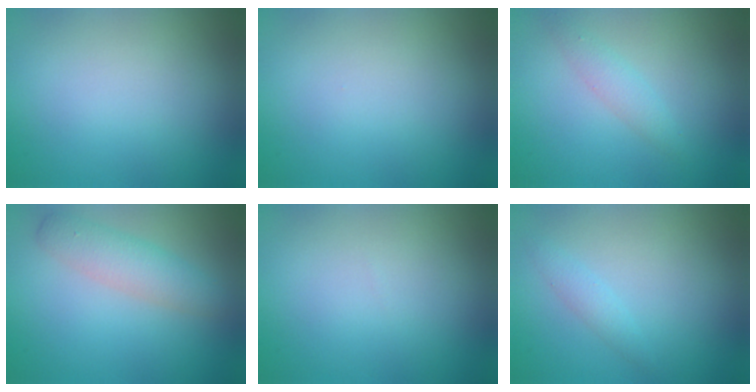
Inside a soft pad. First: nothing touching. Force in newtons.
{"total": 0.0}
{"total": 1.6, "press": 1.6, "slide": 0.1}
{"total": 3.3, "press": 3.3, "slide": 0.1}
{"total": 0.0}
{"total": 1.2, "press": 1.2, "slide": 0.0}